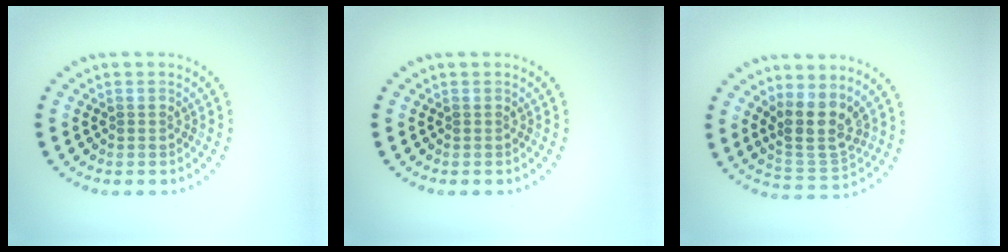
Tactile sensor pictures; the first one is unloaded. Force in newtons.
{"total": 0.0}
{"total": 4.0, "press": 3.6, "slide": 1.9}